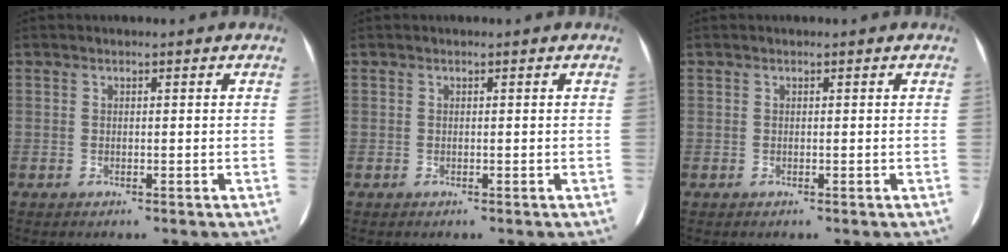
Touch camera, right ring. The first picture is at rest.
{"total": 0.0}
{"total": 0.0}